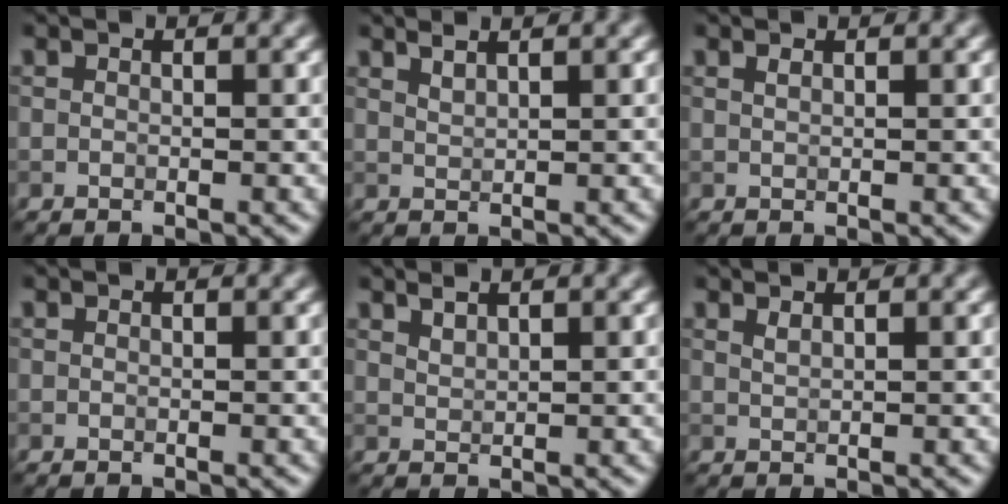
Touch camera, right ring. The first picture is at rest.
{"total": 1.6, "force": [1.3, 0.5, 0.8], "torque": [-0.008, 0.004, 0.016]}
{"total": 0.5, "force": [0.4, 0.1, 0.3], "torque": [-0.006, 0.001, 0.008]}
{"total": 0.0}
{"total": 1.2, "force": [1.0, 0.3, 0.5], "torque": [-0.011, 0.003, 0.021]}
{"total": 0.8, "force": [0.6, 0.2, 0.5], "torque": [-0.006, 0.002, 0.012]}